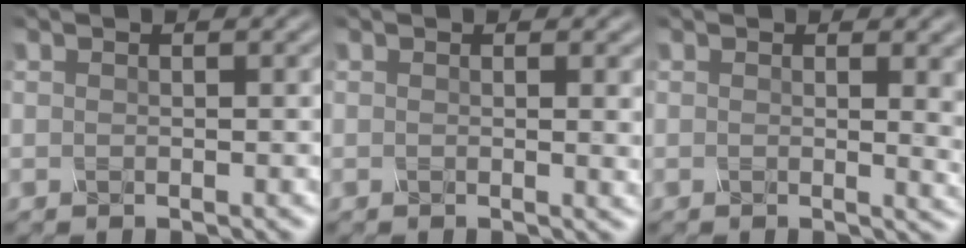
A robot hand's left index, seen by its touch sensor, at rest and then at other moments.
{"total": 2.2, "force": [0.2, 0.7, 2.0], "torque": [-0.016, -0.001, -0.002]}
{"total": 4.0, "force": [0.7, 1.5, 3.7], "torque": [-0.028, -0.002, 0.011]}